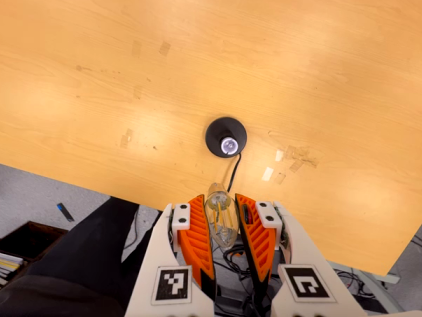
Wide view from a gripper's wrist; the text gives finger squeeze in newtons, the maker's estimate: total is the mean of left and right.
{"total": 13.5, "left": 14.2, "right": 12.7}